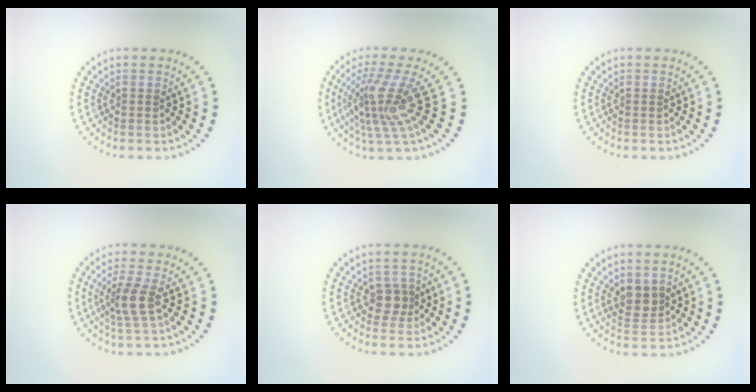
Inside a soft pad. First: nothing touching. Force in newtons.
{"total": 4.5, "press": 3.0, "slide": 3.4}
{"total": 0.0}
{"total": 2.7, "press": 2.1, "slide": 1.7}
{"total": 1.9, "press": 1.7, "slide": 0.9}
{"total": 2.2, "press": 2.0, "slide": 1.0}